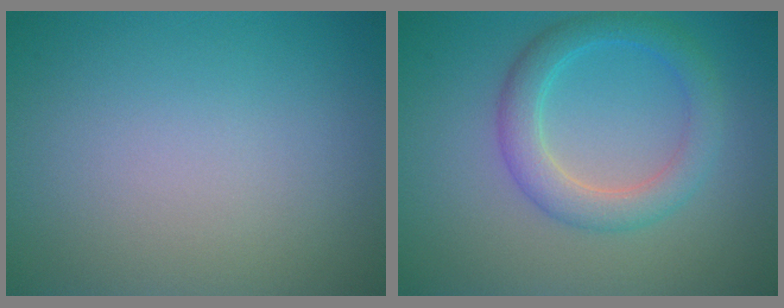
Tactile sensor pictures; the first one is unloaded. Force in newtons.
{"total": 3.8, "press": 3.8, "slide": 0.1}